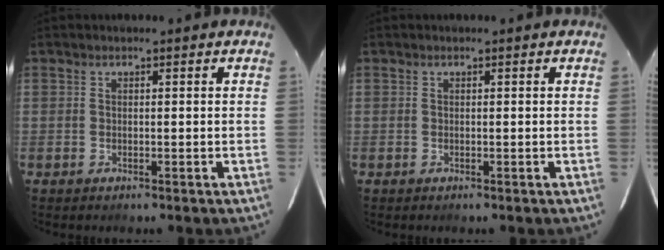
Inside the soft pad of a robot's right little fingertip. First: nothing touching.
{"total": 0.0}